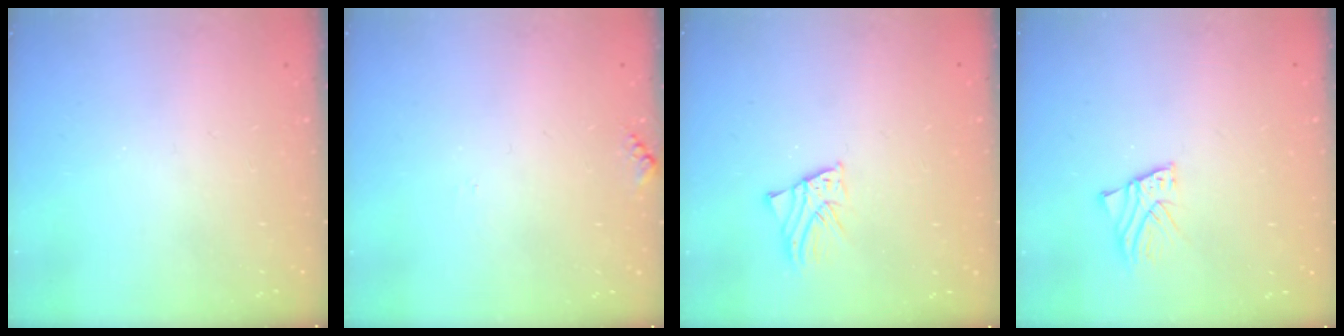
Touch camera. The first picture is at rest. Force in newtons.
{"total": 4.2, "press": 4.2, "slide": 0.6}
{"total": 2.1, "press": 2.1, "slide": 0.2}
{"total": 2.6, "press": 2.6, "slide": 0.2}